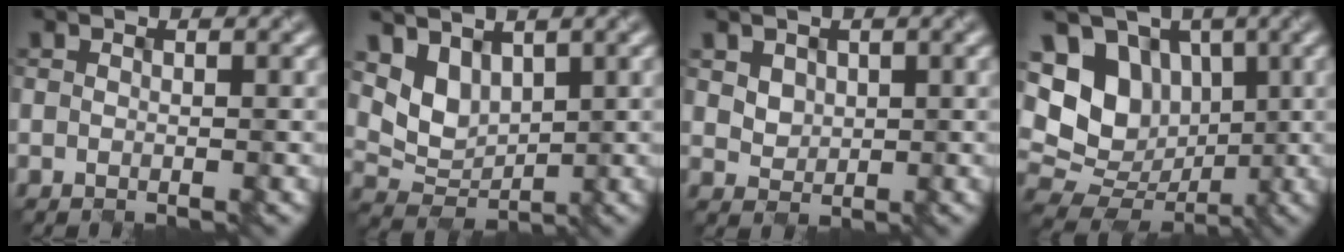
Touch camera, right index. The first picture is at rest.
{"total": 3.8, "force": [2.1, 2.4, 2.1], "torque": [-0.046, -0.007, 0.039]}
{"total": 3.0, "force": [1.4, 2.3, 1.1], "torque": [-0.039, 0.011, 0.033]}
{"total": 11.6, "force": [2.2, 9.4, 6.3], "torque": [-0.122, 0.029, 0.023]}